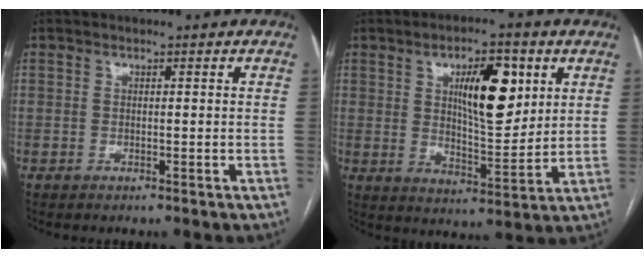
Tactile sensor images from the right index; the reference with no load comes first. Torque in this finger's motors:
{"motor_torque": [1.08, 0.82, 0.74, 0.15]}